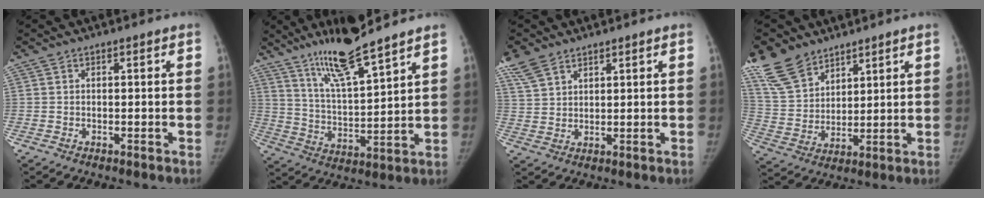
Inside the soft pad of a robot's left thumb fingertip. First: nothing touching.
{"total": 13.8, "force": [10.5, 1.5, 8.8], "torque": [-0.150, -0.063, 0.196]}
{"total": 5.8, "force": [4.4, 2.9, 2.4], "torque": [-0.049, -0.006, 0.098]}
{"total": 12.4, "force": [9.1, 6.8, 4.9], "torque": [-0.083, -0.033, 0.192]}